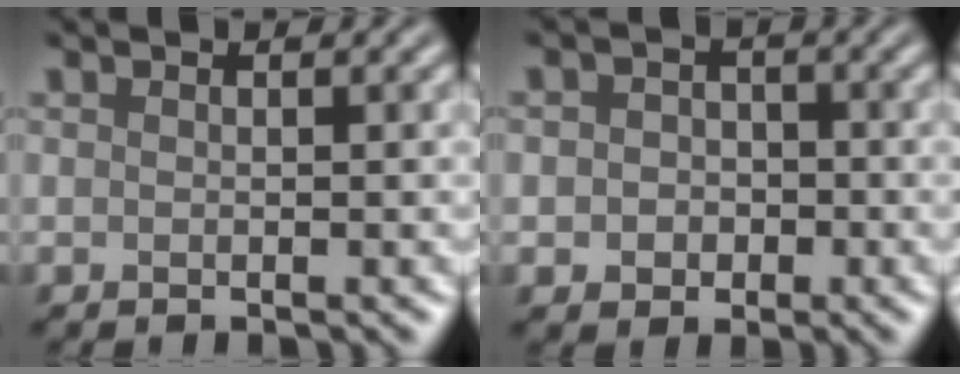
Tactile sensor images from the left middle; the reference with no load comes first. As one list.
[{"total": 2.7, "force": [-0.4, 2.4, 1.2], "torque": [-0.002, -0.004, -0.018]}]